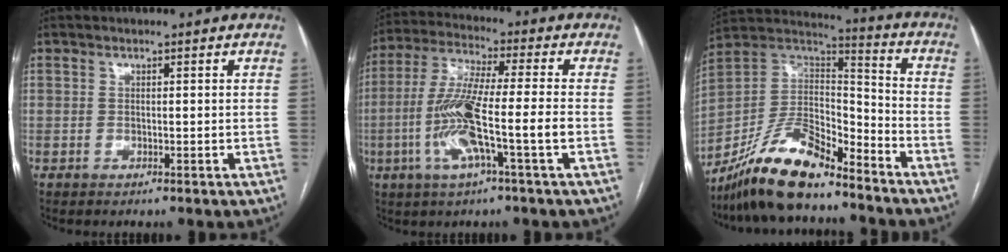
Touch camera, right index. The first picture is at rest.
{"total": 12.4, "force": [-3.3, 0.0, 11.9], "torque": [-0.242, -0.002, -0.069]}
{"total": 16.6, "force": [-13.2, 4.9, 8.8], "torque": [-0.165, 0.020, -0.241]}